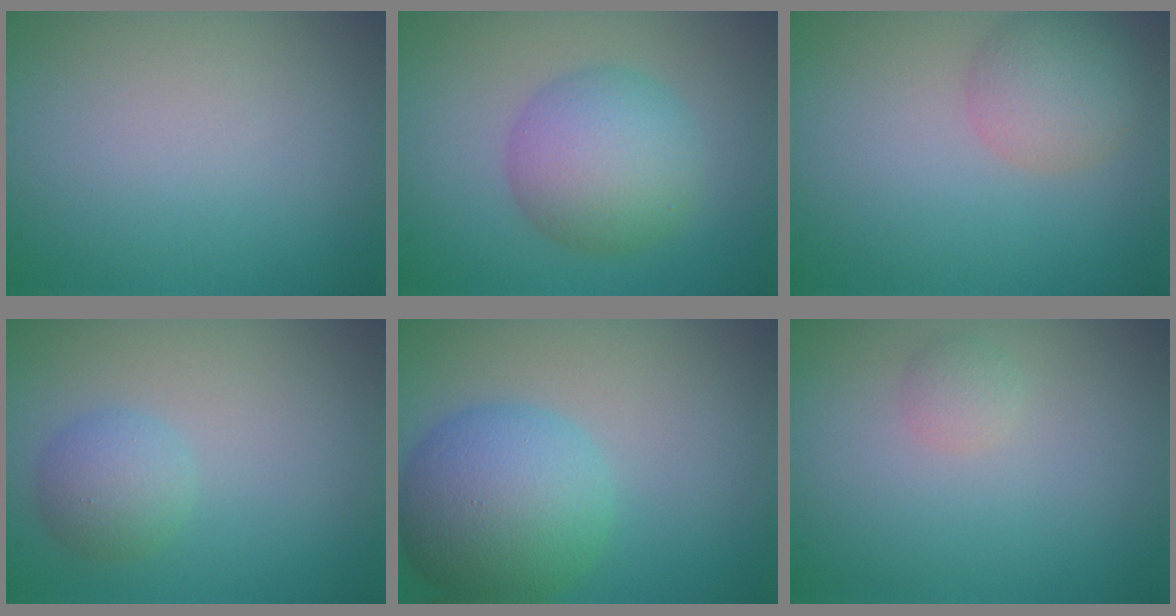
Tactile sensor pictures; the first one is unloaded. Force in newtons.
{"total": 6.0, "press": 6.0, "slide": 0.1}
{"total": 3.9, "press": 3.9, "slide": 0.1}
{"total": 2.6, "press": 2.6, "slide": 0.1}
{"total": 7.9, "press": 7.9, "slide": 0.3}
{"total": 1.1, "press": 1.1, "slide": 0.1}